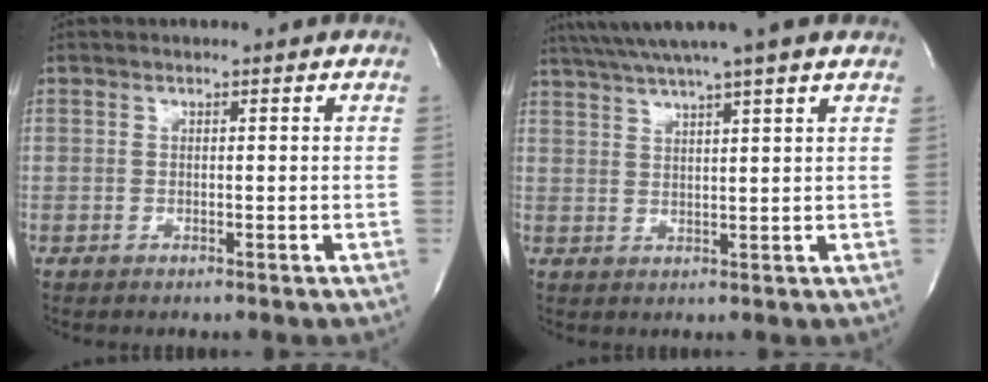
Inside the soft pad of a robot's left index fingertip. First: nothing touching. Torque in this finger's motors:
{"motor_torque": [1.04, -1.09, 0.44, 0.21]}